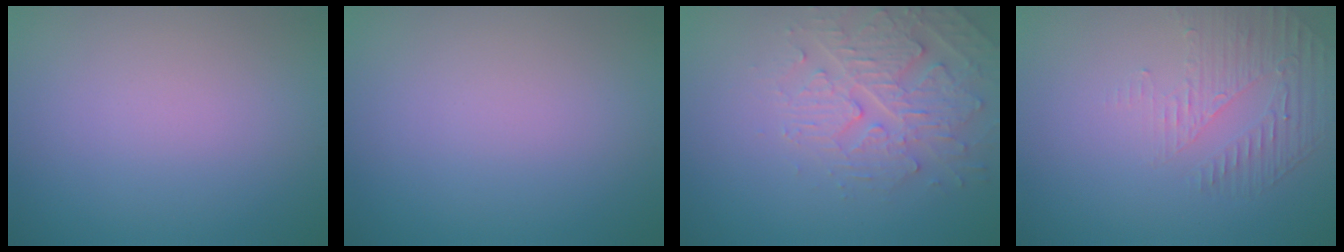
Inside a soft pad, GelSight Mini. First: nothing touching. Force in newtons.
{"total": 0.0}
{"total": 4.2, "press": 4.1, "slide": 0.8}
{"total": 1.8, "press": 1.1, "slide": 1.5}